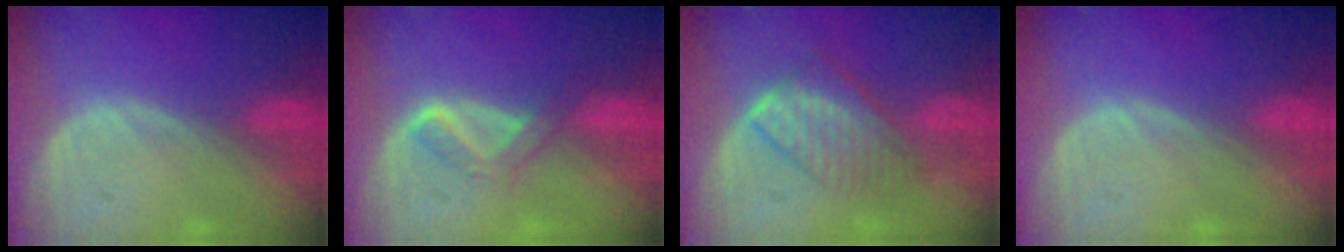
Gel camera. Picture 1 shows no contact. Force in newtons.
{"total": 3.5, "press": 3.4, "slide": 0.6}
{"total": 6.6, "press": 6.4, "slide": 1.8}
{"total": 0.0}